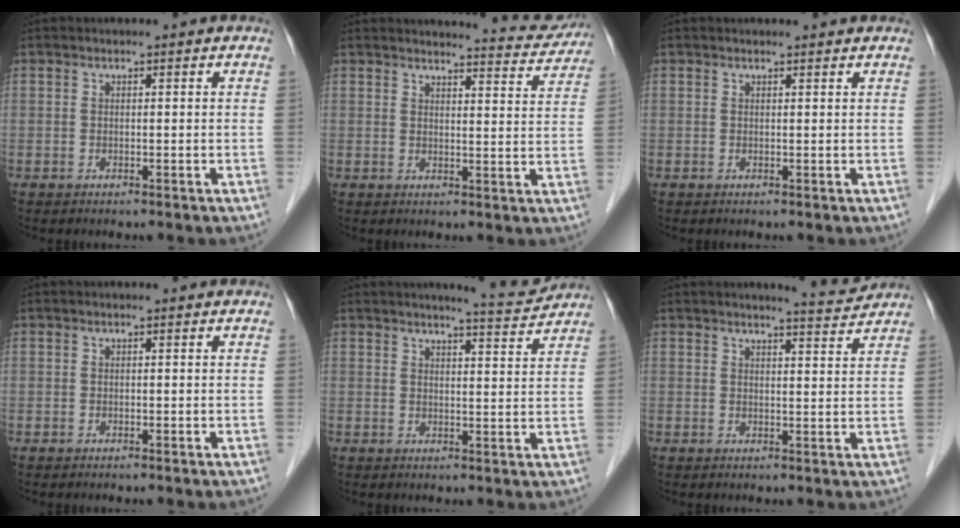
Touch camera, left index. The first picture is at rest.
{"total": 8.6, "force": [8.5, 0.7, 0.5], "torque": [0.001, -0.023, 0.086]}
{"total": 1.7, "force": [1.6, 0.2, 0.2], "torque": [-0.011, 0.006, 0.020]}
{"total": 0.0}
{"total": 4.9, "force": [4.9, -0.3, 0.8], "torque": [-0.027, -0.014, 0.061]}
{"total": 3.8, "force": [3.7, -0.4, 0.3], "torque": [-0.016, -0.014, 0.047]}